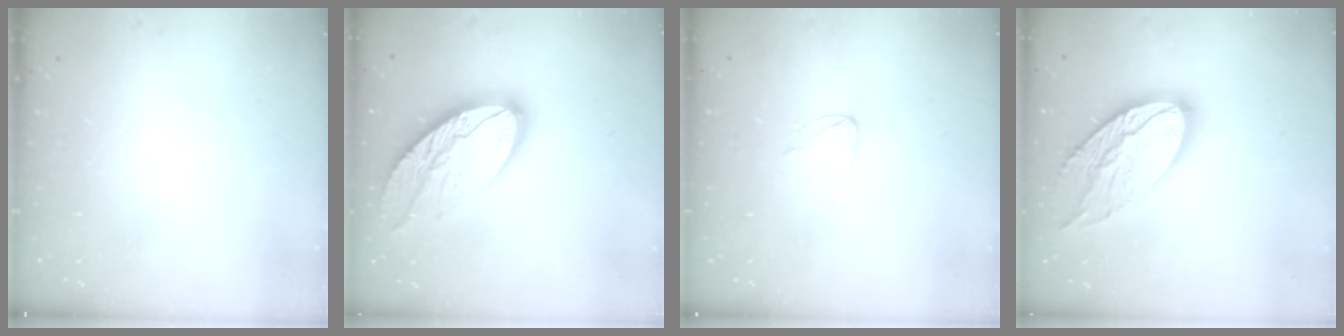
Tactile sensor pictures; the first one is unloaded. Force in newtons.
{"total": 16.4, "press": 16.3, "slide": 1.1}
{"total": 2.6, "press": 2.6, "slide": 0.0}
{"total": 18.4, "press": 18.3, "slide": 1.4}